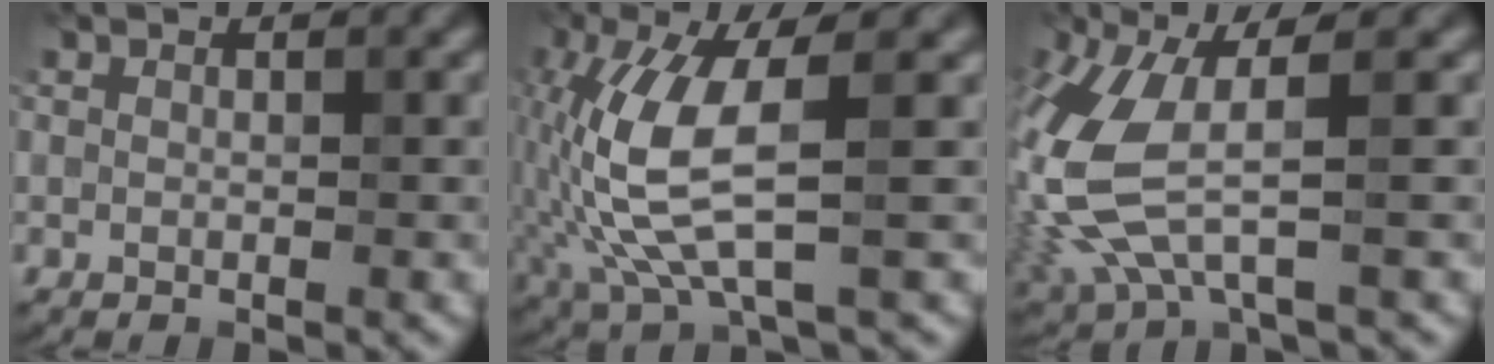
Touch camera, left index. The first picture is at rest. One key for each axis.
{"total": 8.2, "fx": -1.0, "fy": 2.3, "fz": 7.8, "tx": -0.187, "ty": -0.002, "tz": -0.005}
{"total": 7.5, "fx": -0.4, "fy": 2.7, "fz": 7.0, "tx": -0.196, "ty": -0.016, "tz": 0.001}